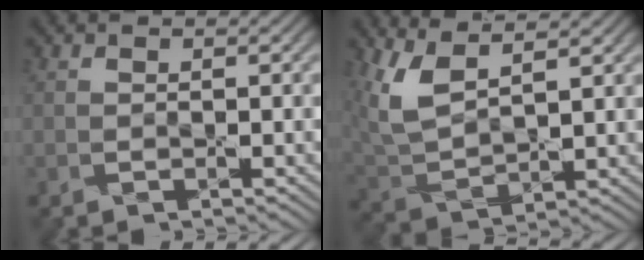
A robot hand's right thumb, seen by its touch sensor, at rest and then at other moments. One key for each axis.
{"total": 8.2, "fx": 5.0, "fy": 3.2, "fz": 5.7, "tx": -0.148, "ty": 0.001, "tz": 0.103}